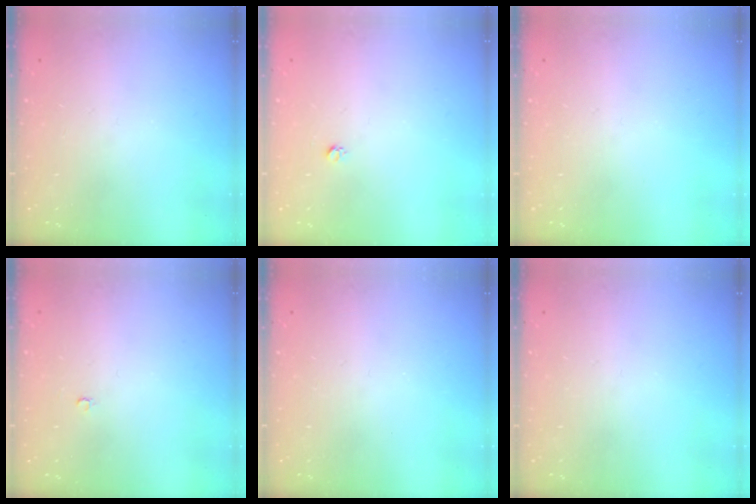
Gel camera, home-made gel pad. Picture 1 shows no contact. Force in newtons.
{"total": 3.1, "press": 3.1, "slide": 0.3}
{"total": 0.0}
{"total": 2.1, "press": 2.1, "slide": 0.2}
{"total": 0.0}
{"total": 0.0}